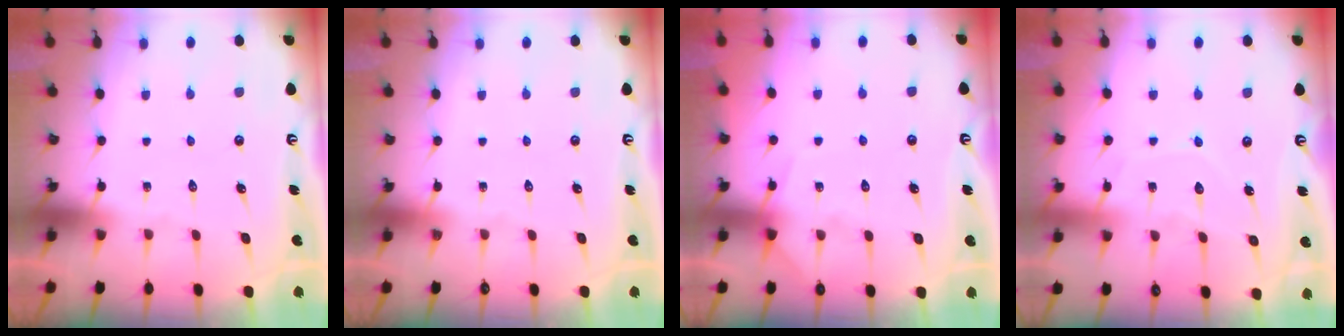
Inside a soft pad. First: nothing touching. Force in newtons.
{"total": 0.0}
{"total": 7.0, "press": 7.0, "slide": 0.8}
{"total": 6.5, "press": 6.4, "slide": 0.6}